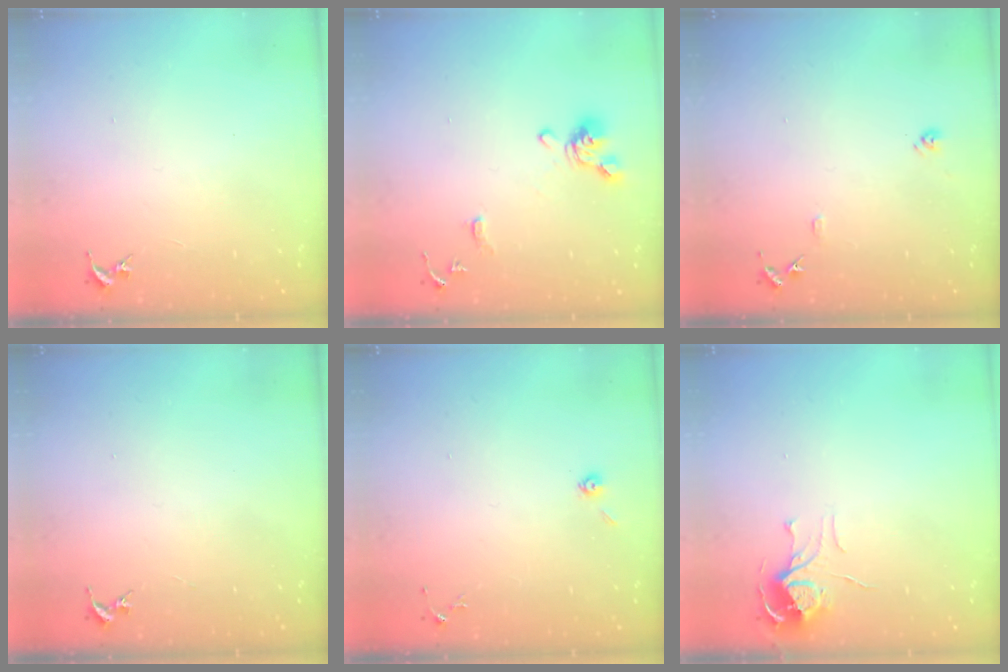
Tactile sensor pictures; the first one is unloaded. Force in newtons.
{"total": 11.3, "press": 11.2, "slide": 1.3}
{"total": 8.3, "press": 8.3, "slide": 0.7}
{"total": 0.0}
{"total": 3.9, "press": 3.8, "slide": 0.9}
{"total": 7.0, "press": 7.0, "slide": 0.6}